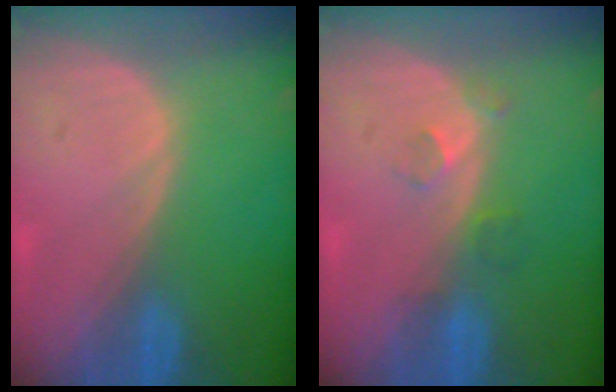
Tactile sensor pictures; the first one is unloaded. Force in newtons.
{"total": 3.2, "press": 2.6, "slide": 1.8}